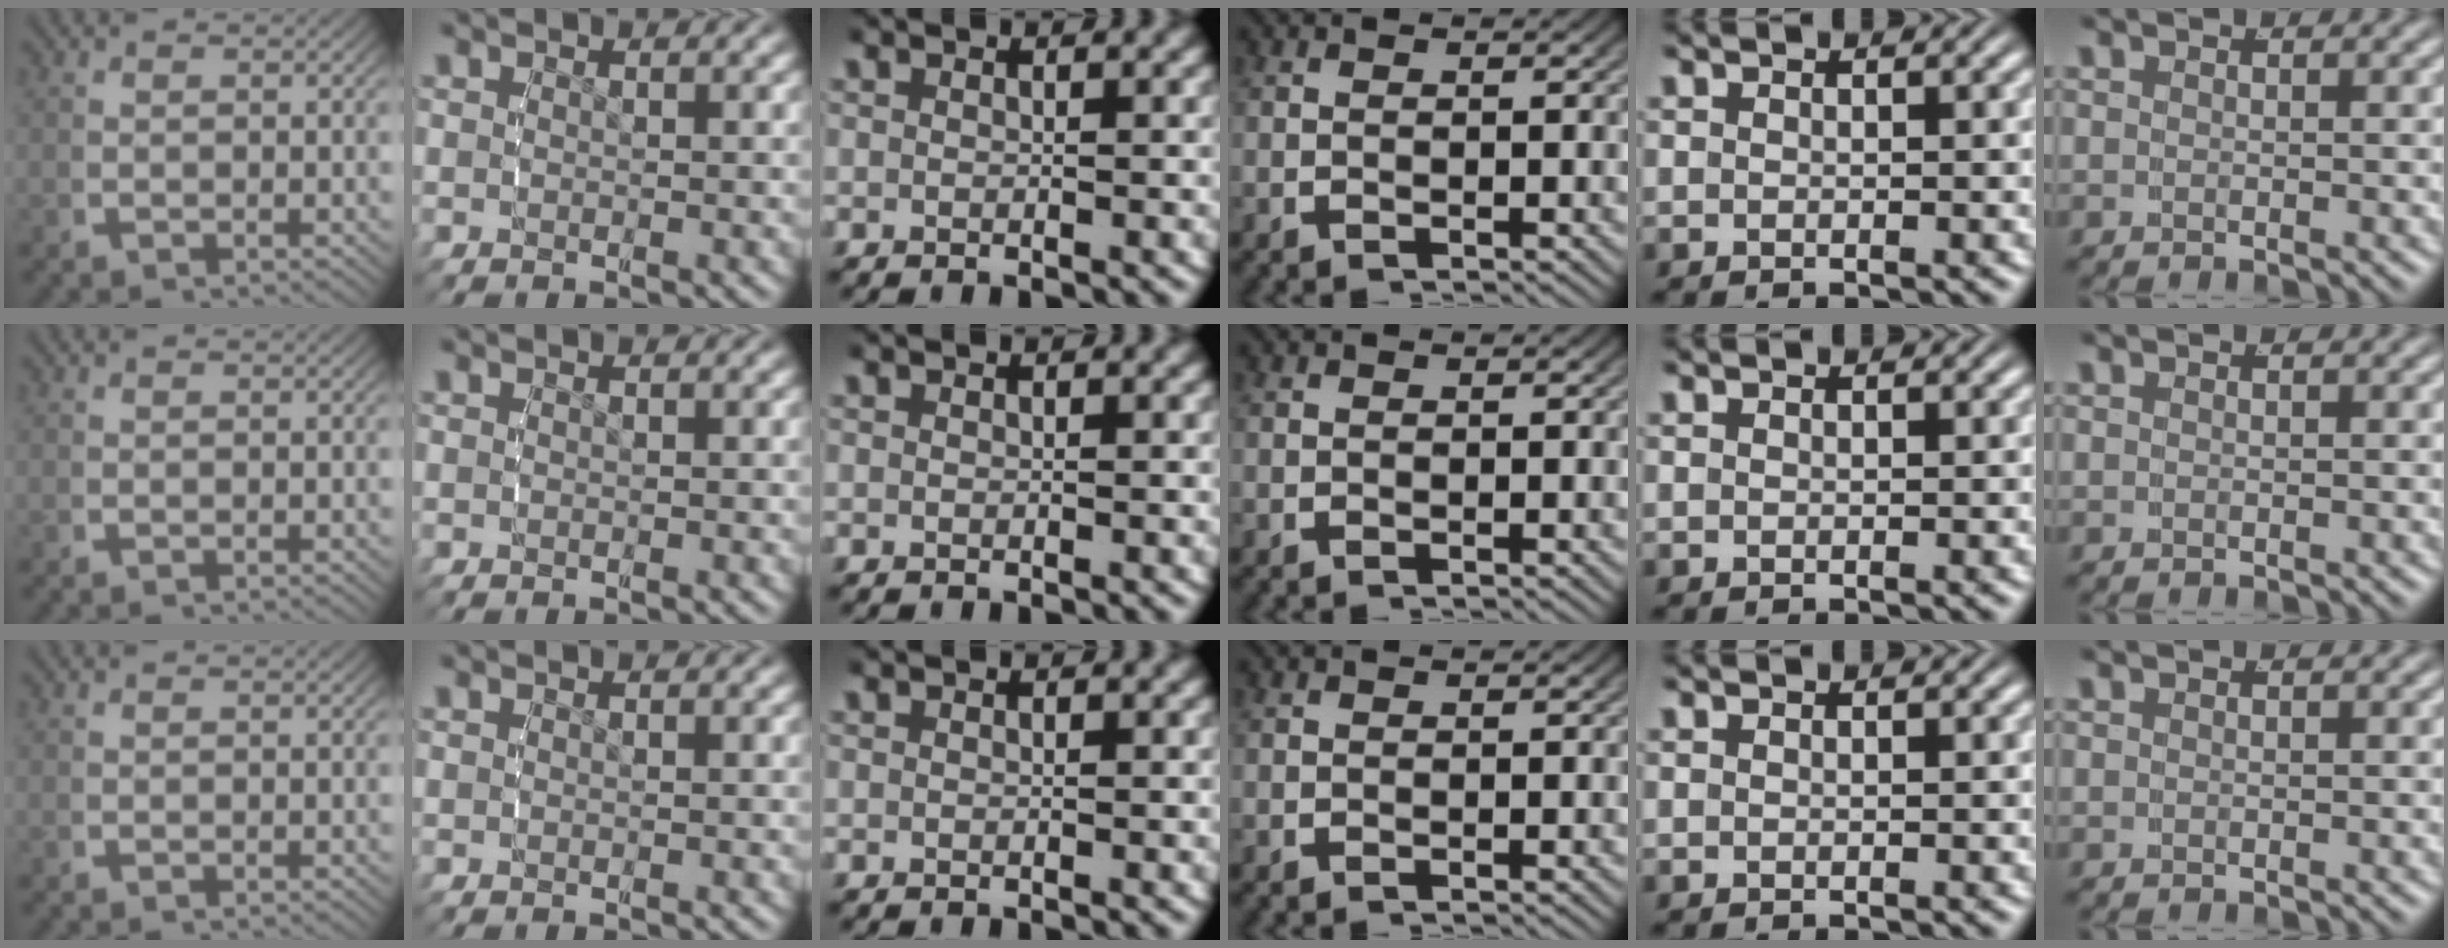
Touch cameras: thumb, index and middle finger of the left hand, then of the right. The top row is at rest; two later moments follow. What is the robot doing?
{"motion": "reach", "object": "paper towel"}